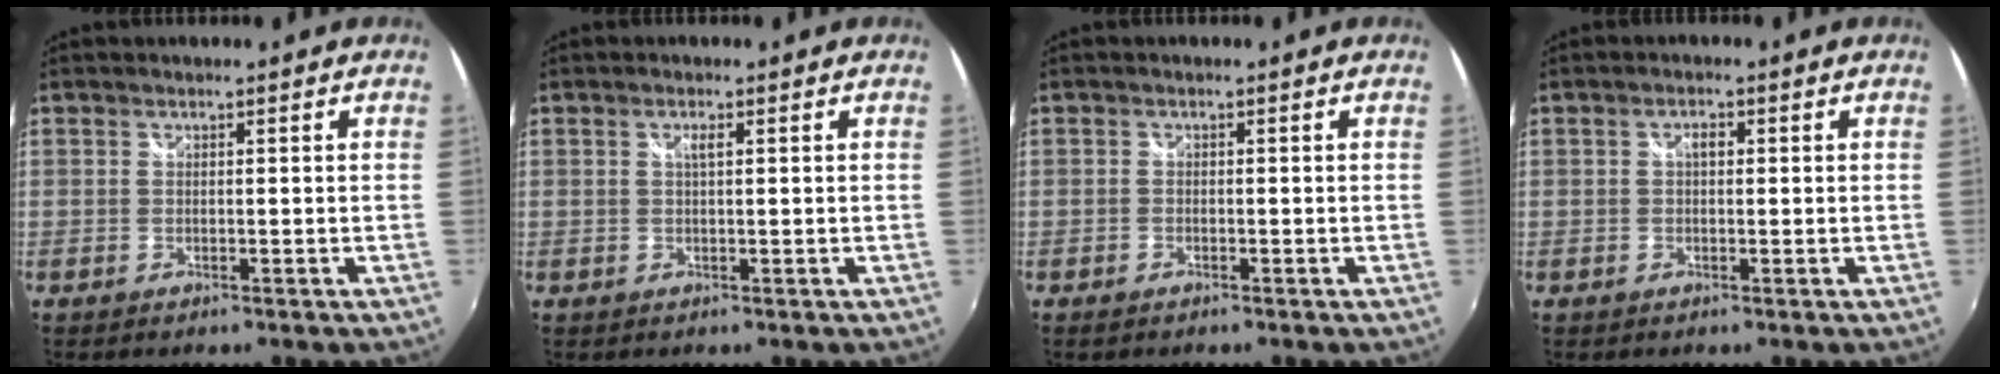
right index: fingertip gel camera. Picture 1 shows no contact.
{"total": 1.3, "force": [0.5, 0.2, 1.2], "torque": [-0.022, 0.002, 0.007]}
{"total": 0.9, "force": [-0.7, 0.6, 0.2], "torque": [-0.007, -0.004, -0.015]}
{"total": 1.7, "force": [0.3, 0.9, 1.4], "torque": [-0.024, 0.005, 0.003]}